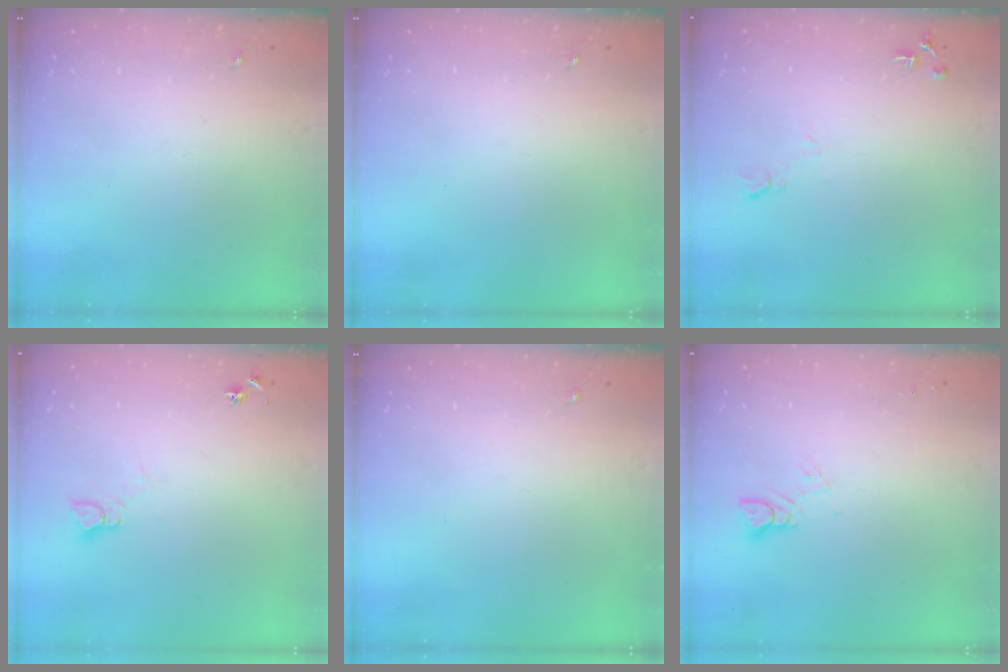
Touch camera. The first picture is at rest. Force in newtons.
{"total": 0.0}
{"total": 6.1, "press": 6.0, "slide": 1.0}
{"total": 4.9, "press": 4.9, "slide": 0.5}
{"total": 0.0}
{"total": 2.9, "press": 2.9, "slide": 0.2}